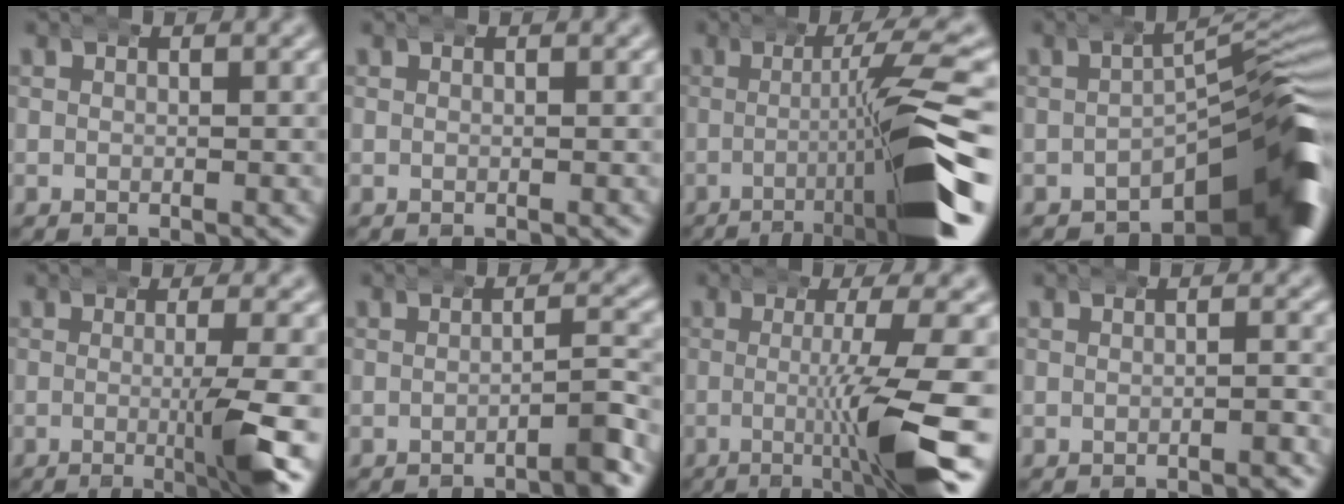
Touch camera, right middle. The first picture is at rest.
{"total": 0.0}
{"total": 12.6, "force": [-2.9, 1.6, 12.1], "torque": [-0.169, 0.003, -0.036]}
{"total": 15.8, "force": [-6.5, 6.6, 12.9], "torque": [-0.124, -0.002, -0.089]}
{"total": 7.1, "force": [-1.4, 1.0, 6.9], "torque": [-0.094, -0.003, -0.025]}
{"total": 2.7, "force": [-1.5, 0.6, 2.2], "torque": [-0.028, 0.005, -0.032]}
{"total": 10.1, "force": [-1.6, 1.3, 9.9], "torque": [-0.133, 0.003, -0.028]}
{"total": 0.8, "force": [-0.6, 0.2, 0.5], "torque": [-0.003, 0.004, -0.015]}